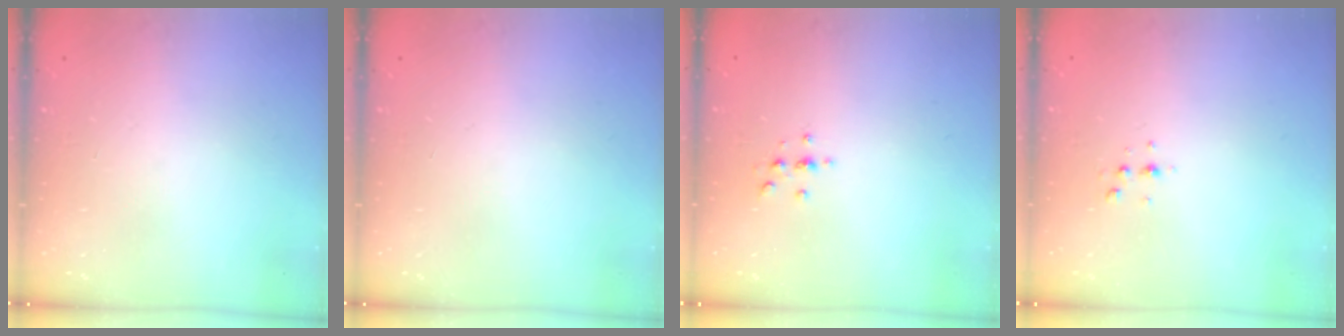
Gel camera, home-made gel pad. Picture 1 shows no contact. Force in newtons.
{"total": 0.0}
{"total": 2.2, "press": 2.1, "slide": 0.2}
{"total": 3.7, "press": 3.2, "slide": 1.7}